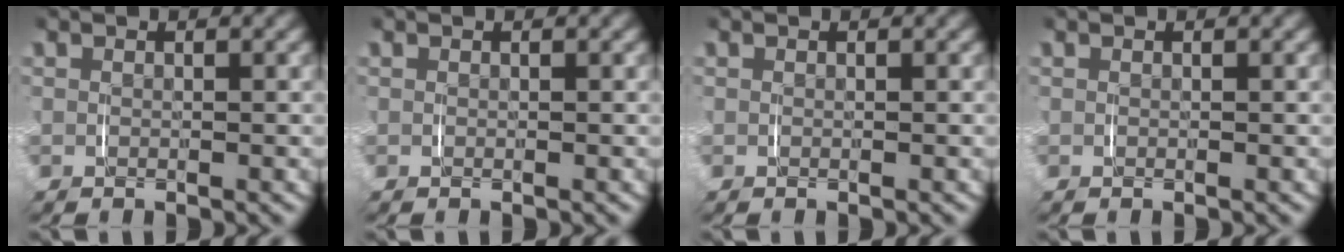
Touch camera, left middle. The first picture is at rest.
{"total": 0.0}
{"total": 0.0}
{"total": 0.0}